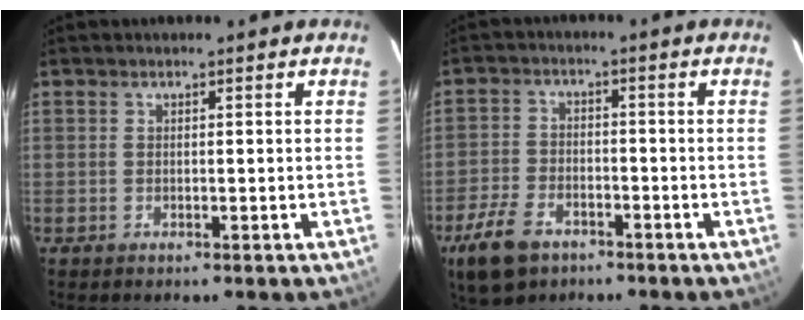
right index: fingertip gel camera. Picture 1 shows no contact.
{"total": 9.4, "force": [-5.9, 5.6, 4.8], "torque": [-0.129, -0.001, -0.111]}